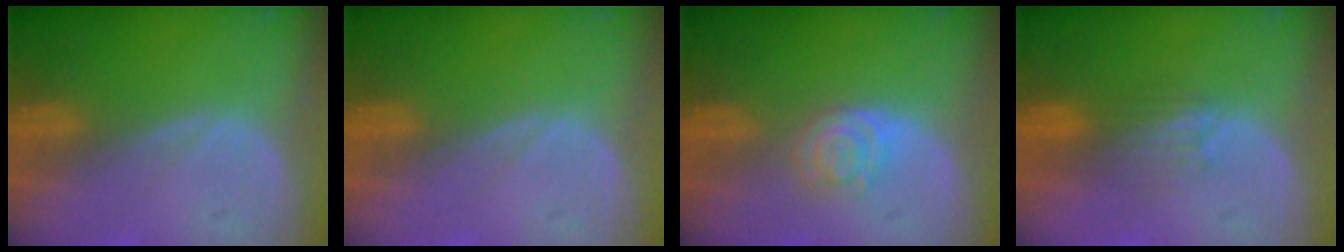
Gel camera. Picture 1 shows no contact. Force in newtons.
{"total": 0.0}
{"total": 4.1, "press": 3.6, "slide": 1.9}
{"total": 3.3, "press": 3.2, "slide": 0.8}